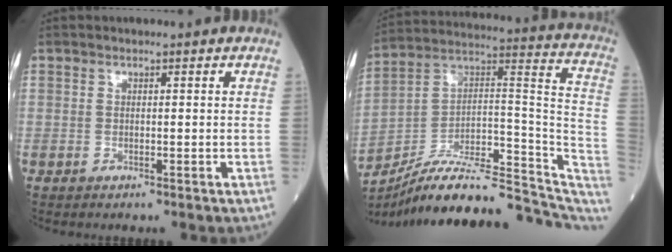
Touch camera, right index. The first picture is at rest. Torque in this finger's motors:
{"motor_torque": [-1.01, -1.13, -0.36, -0.21]}